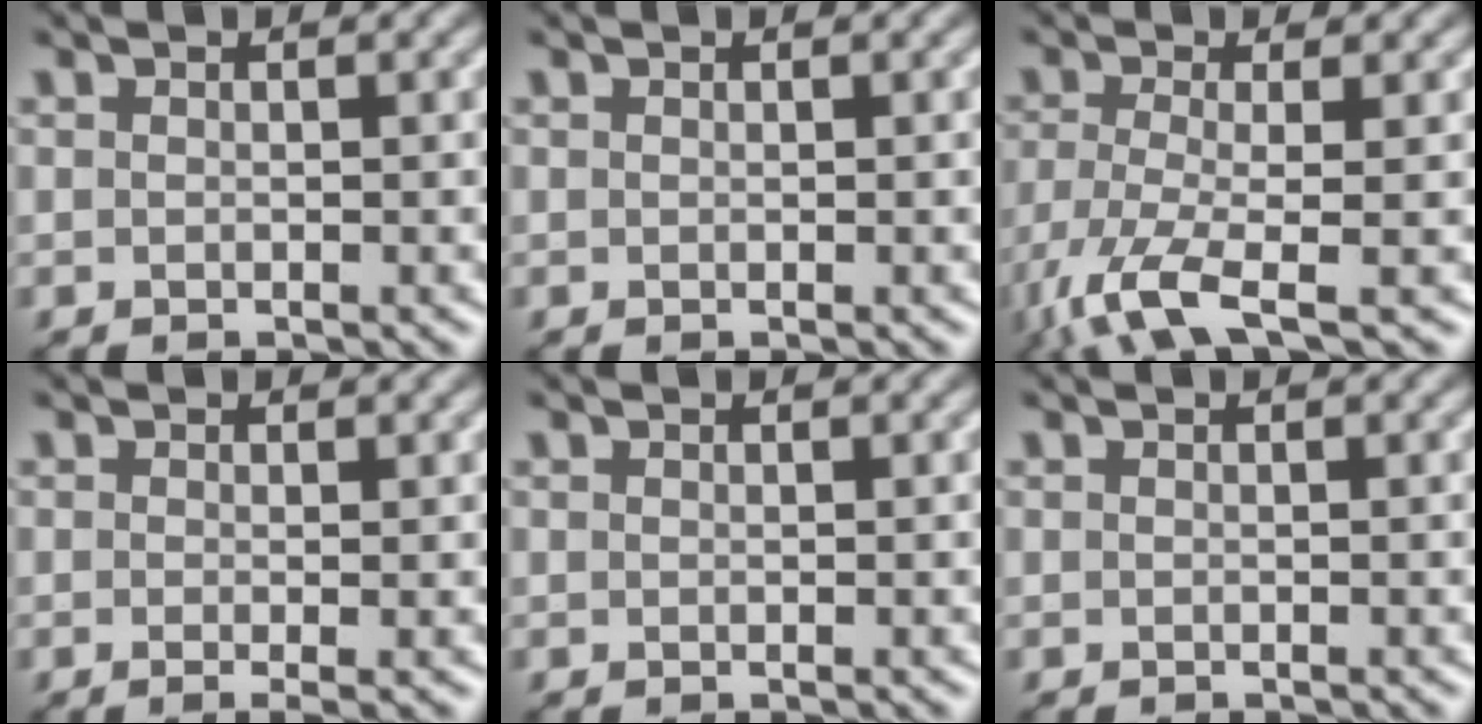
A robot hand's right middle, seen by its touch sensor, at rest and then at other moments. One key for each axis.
{"total": 0.0}
{"total": 6.3, "fx": -3.5, "fy": 1.6, "fz": 5.0, "tx": -0.113, "ty": -0.018, "tz": -0.075}
{"total": 1.6, "fx": -0.3, "fy": 0.4, "fz": 1.5, "tx": -0.025, "ty": -0.008, "tz": -0.007}
{"total": 0.0}
{"total": 0.7, "fx": -0.6, "fy": 0.0, "fz": 0.2, "tx": 0.006, "ty": -0.003, "tz": -0.010}